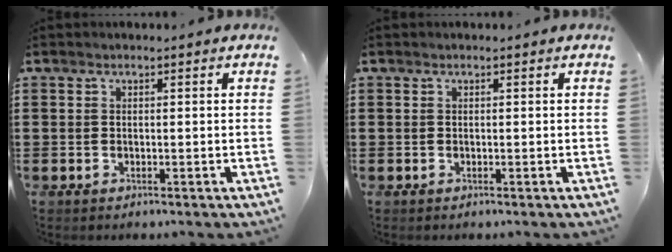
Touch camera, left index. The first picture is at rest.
{"total": 0.0}